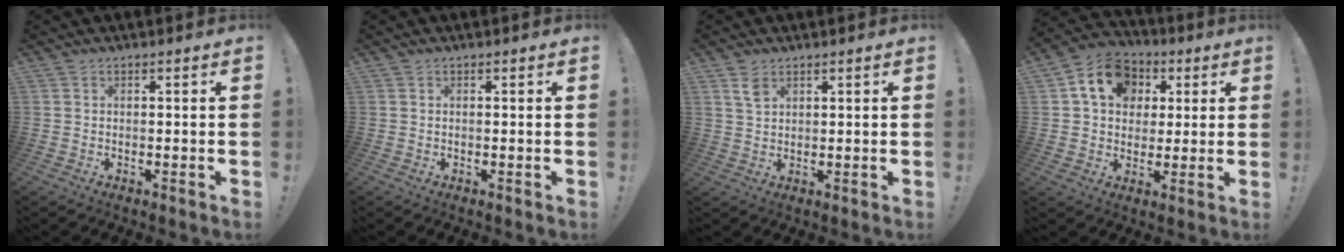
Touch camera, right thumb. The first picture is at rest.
{"total": 0.0}
{"total": 3.7, "force": [2.3, 1.9, 2.2], "torque": [-0.035, -0.008, 0.041]}
{"total": 14.0, "force": [4.6, 11.2, 7.1], "torque": [-0.103, -0.004, 0.091]}